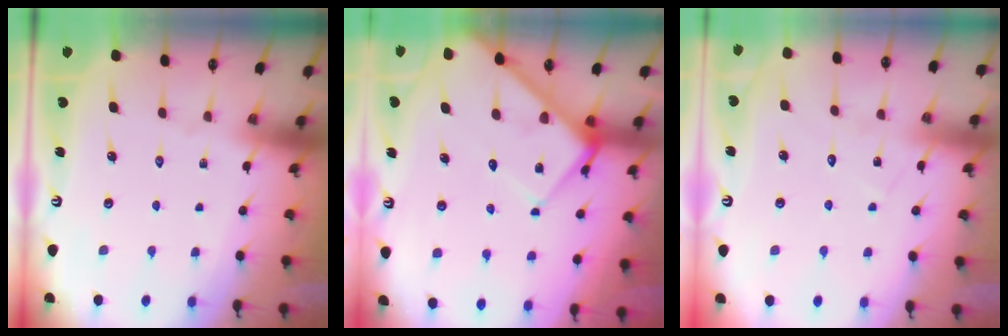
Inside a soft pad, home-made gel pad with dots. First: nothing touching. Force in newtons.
{"total": 9.4, "press": 9.3, "slide": 0.7}
{"total": 6.8, "press": 6.8, "slide": 0.4}